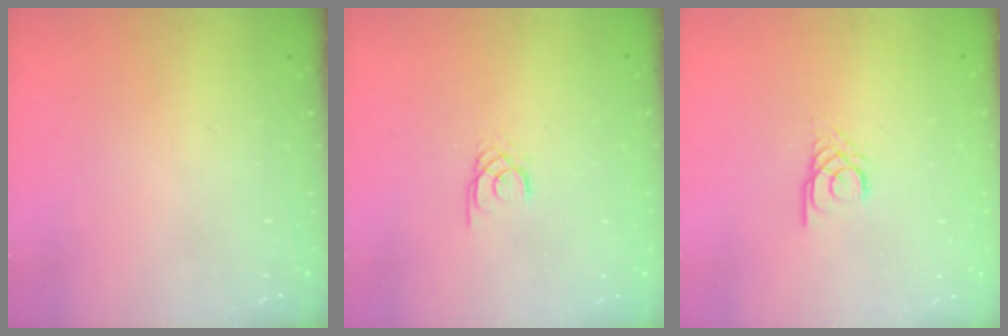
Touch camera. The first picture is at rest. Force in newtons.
{"total": 1.6, "press": 1.6, "slide": 0.2}
{"total": 1.3, "press": 1.3, "slide": 0.2}